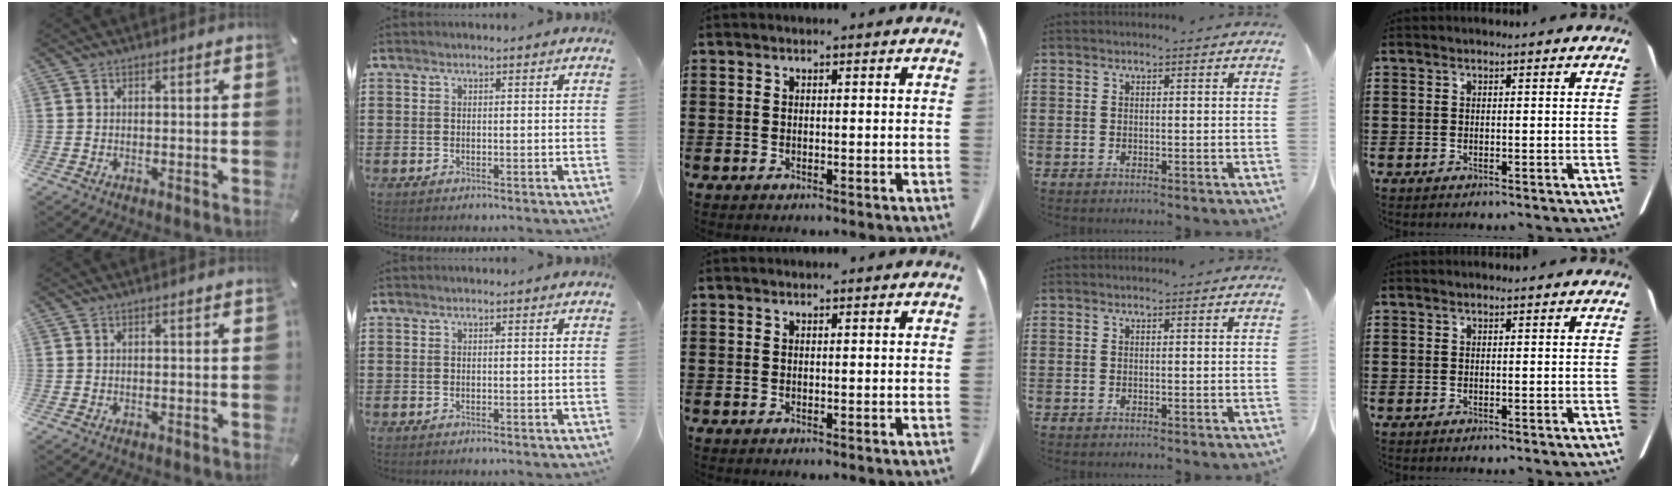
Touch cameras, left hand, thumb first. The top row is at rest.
{}